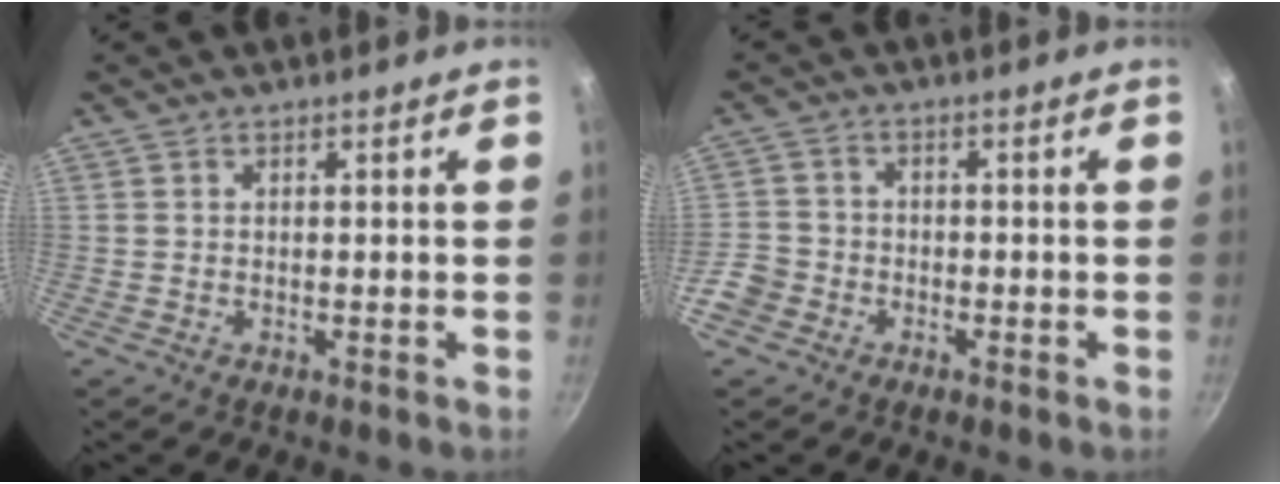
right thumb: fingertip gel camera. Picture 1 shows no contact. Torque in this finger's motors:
{"motor_torque": [-0.60, -0.16, -0.03, -0.33, 0.00]}